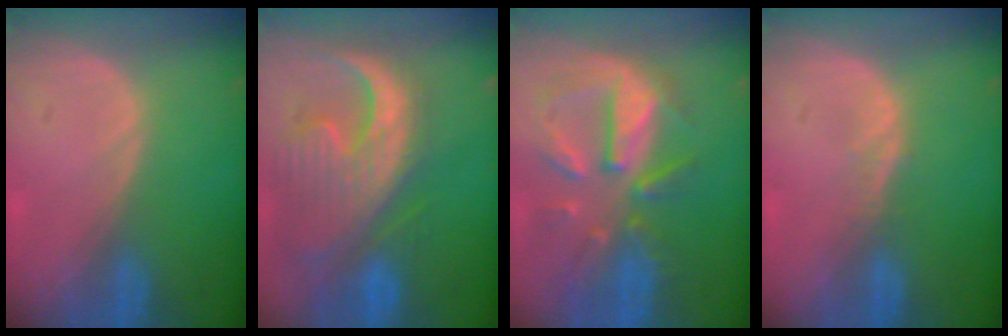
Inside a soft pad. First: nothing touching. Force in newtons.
{"total": 13.4, "press": 11.4, "slide": 7.0}
{"total": 10.3, "press": 9.3, "slide": 4.4}
{"total": 1.1, "press": 1.1, "slide": 0.1}